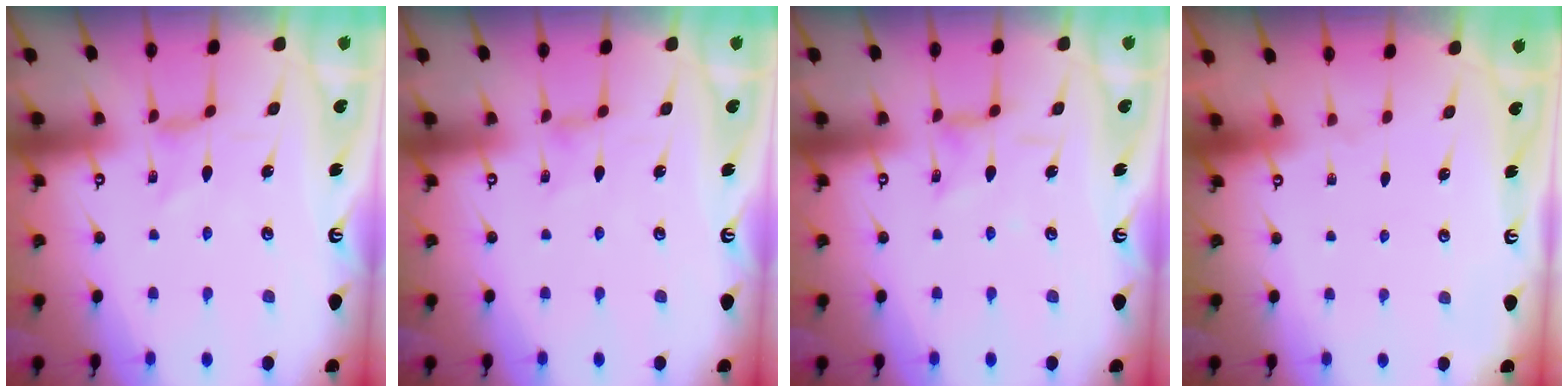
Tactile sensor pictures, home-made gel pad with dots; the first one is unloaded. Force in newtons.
{"total": 0.6, "press": 0.5, "slide": 0.3}
{"total": 2.1, "press": 2.1, "slide": 0.3}
{"total": 0.0}